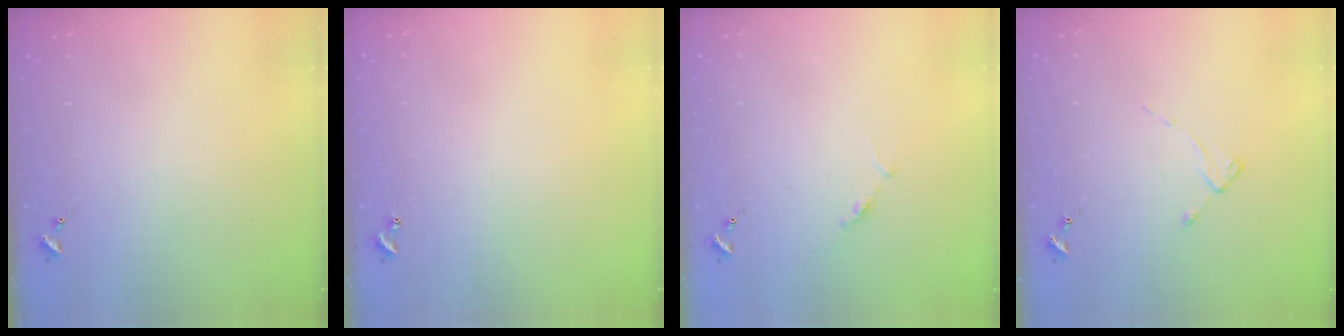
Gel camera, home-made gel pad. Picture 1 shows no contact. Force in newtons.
{"total": 0.9, "press": 0.9, "slide": 0.2}
{"total": 4.7, "press": 4.7, "slide": 0.5}
{"total": 2.0, "press": 2.0, "slide": 0.3}